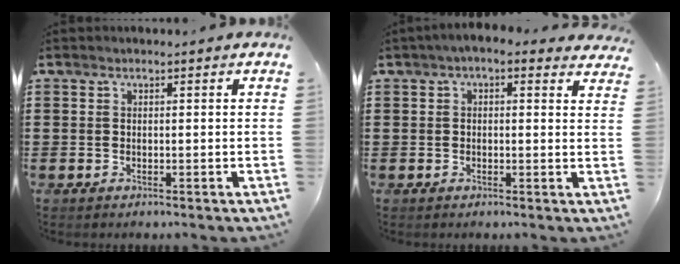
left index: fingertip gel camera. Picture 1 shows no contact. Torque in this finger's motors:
{"motor_torque": [2.14, 0.00, 0.26, 0.07]}